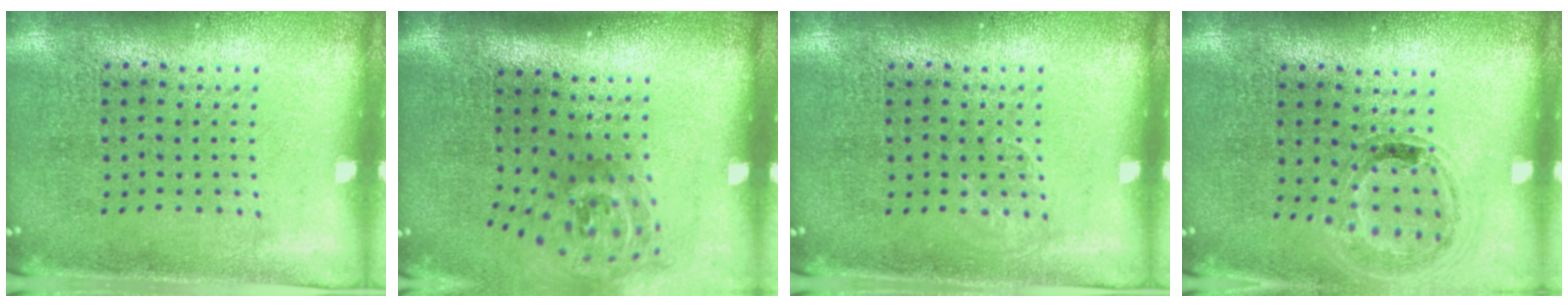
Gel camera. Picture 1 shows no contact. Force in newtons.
{"total": 1.9, "press": 1.3, "slide": 1.4}
{"total": 0.8, "press": 0.8, "slide": 0.0}
{"total": 0.9, "press": 0.9, "slide": 0.1}